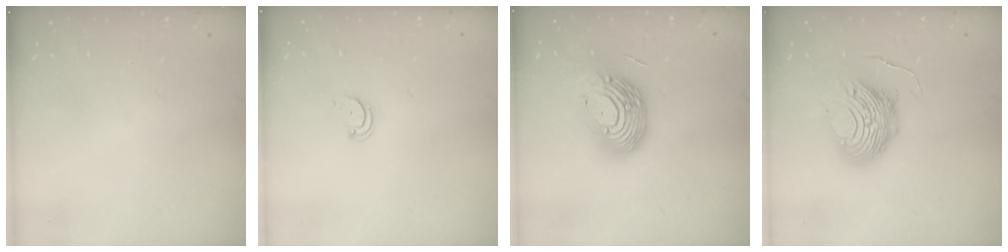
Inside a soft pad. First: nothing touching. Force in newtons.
{"total": 2.4, "press": 2.4, "slide": 0.2}
{"total": 17.8, "press": 17.7, "slide": 1.4}
{"total": 10.7, "press": 10.6, "slide": 1.1}